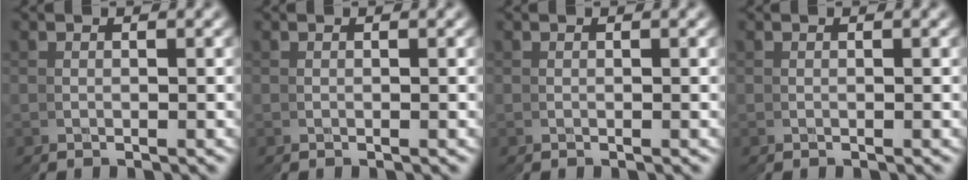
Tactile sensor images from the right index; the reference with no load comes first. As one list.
[{"total": 0.0}, {"total": 0.0}, {"total": 0.0}]